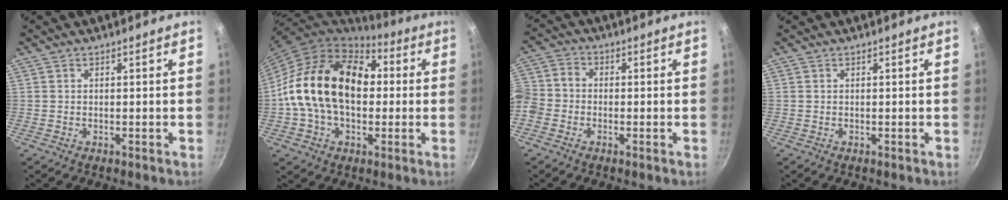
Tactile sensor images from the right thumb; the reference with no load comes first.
{"total": 21.6, "force": [1.1, 14.8, 15.7], "torque": [-0.245, 0.040, 0.008]}
{"total": 8.2, "force": [-2.6, 6.6, 4.1], "torque": [-0.086, 0.034, -0.069]}
{"total": 0.0}